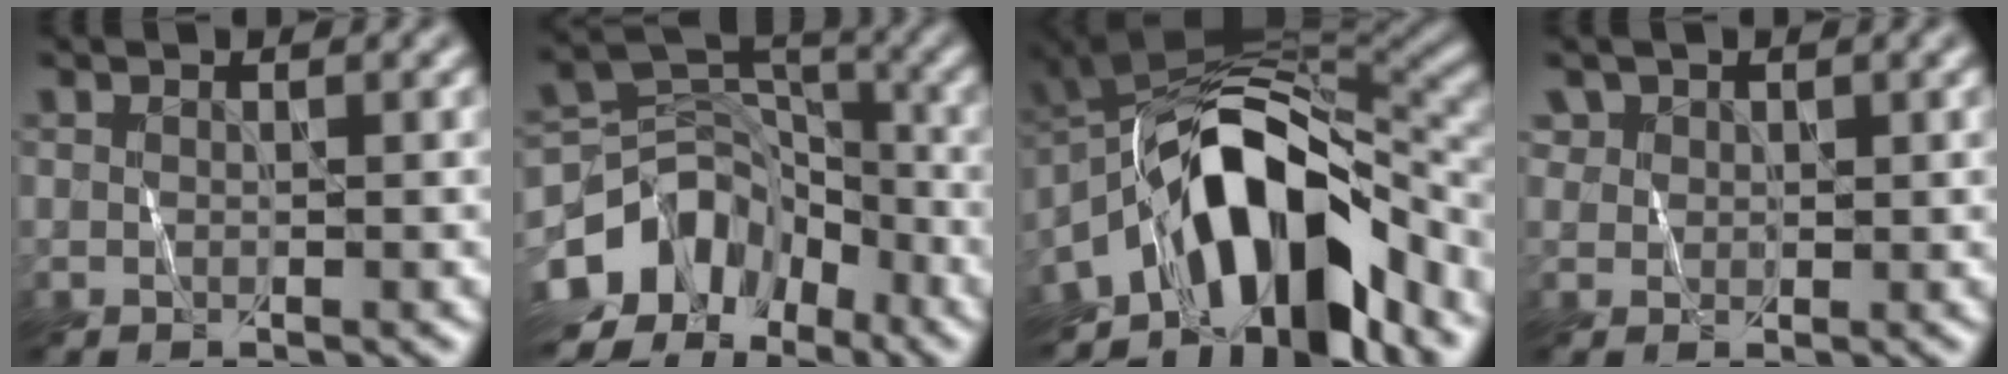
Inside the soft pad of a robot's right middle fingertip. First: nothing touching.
{"total": 9.6, "force": [-4.8, 6.8, 4.9], "torque": [-0.085, 0.018, -0.097]}
{"total": 11.7, "force": [-6.2, 5.2, 8.5], "torque": [-0.123, 0.017, -0.111]}
{"total": 1.9, "force": [1.2, 1.6, 0.1], "torque": [-0.008, 0.005, 0.028]}